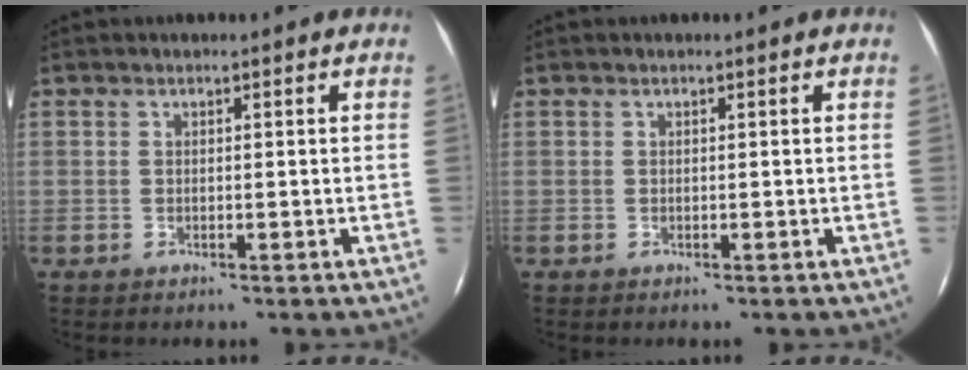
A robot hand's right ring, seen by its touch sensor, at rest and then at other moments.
{"total": 0.0}